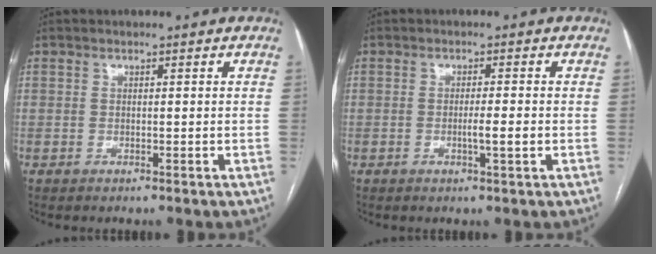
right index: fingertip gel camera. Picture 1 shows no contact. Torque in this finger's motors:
{"motor_torque": [0.71, -0.08, 0.31, 0.05]}